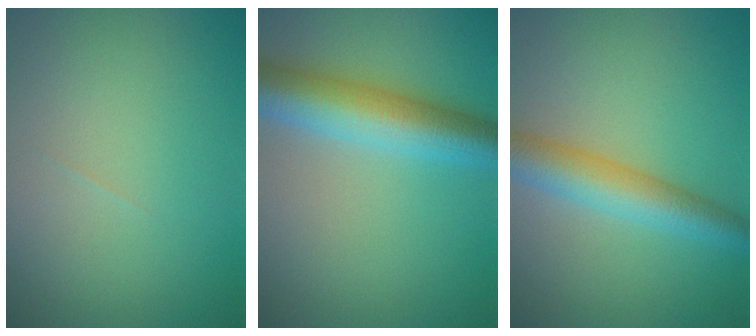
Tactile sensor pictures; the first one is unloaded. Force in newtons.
{"total": 7.3, "press": 7.3, "slide": 0.1}
{"total": 5.0, "press": 5.0, "slide": 0.1}